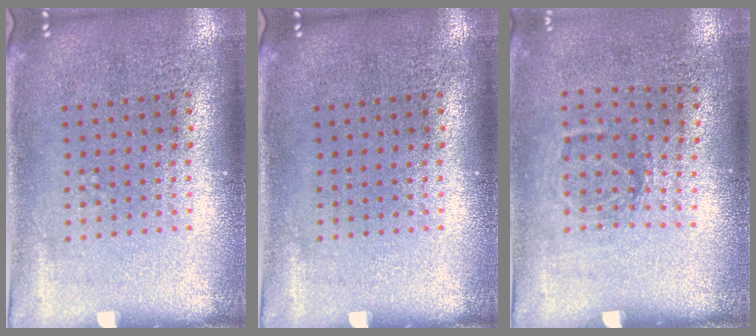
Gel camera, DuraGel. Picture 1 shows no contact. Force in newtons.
{"total": 0.0}
{"total": 1.2, "press": 0.8, "slide": 0.8}